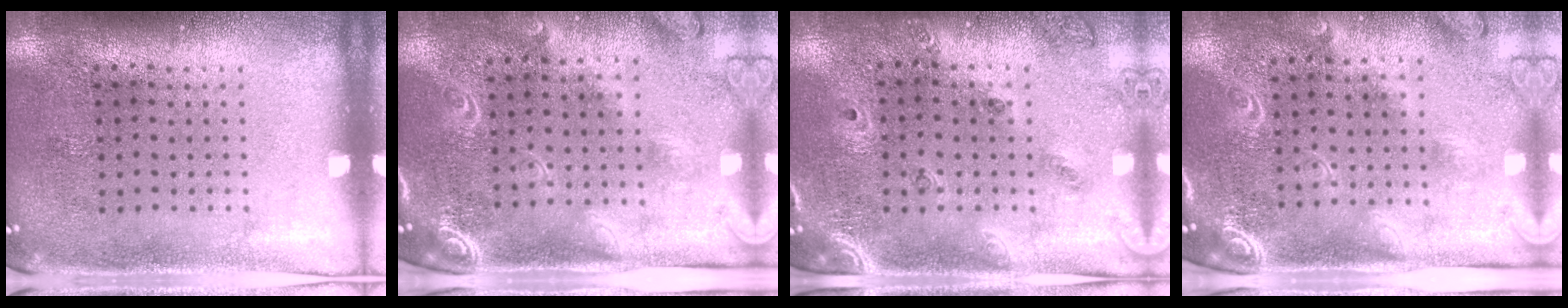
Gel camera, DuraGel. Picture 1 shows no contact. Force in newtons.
{"total": 2.4, "press": 1.9, "slide": 1.4}
{"total": 1.4, "press": 1.3, "slide": 0.6}
{"total": 2.4, "press": 1.9, "slide": 1.4}